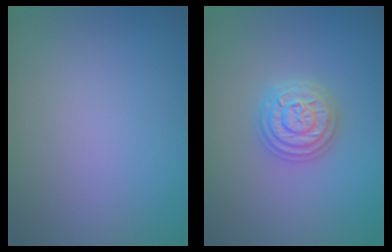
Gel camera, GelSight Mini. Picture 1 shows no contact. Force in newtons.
{"total": 3.7, "press": 3.6, "slide": 0.5}